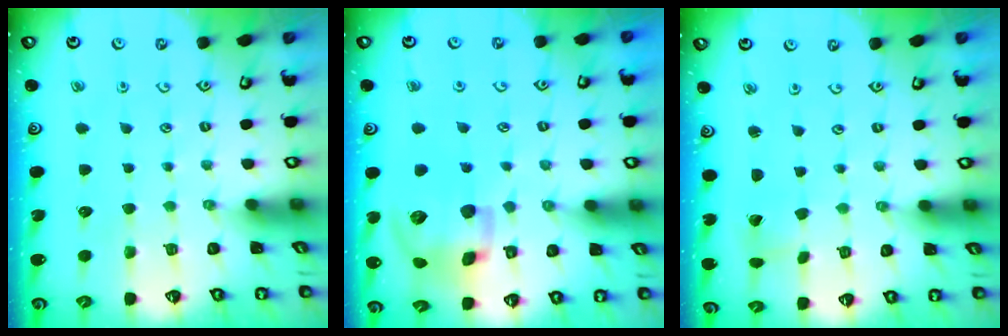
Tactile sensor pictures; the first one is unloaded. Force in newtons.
{"total": 16.7, "press": 16.6, "slide": 2.4}
{"total": 0.9, "press": 0.9, "slide": 0.1}